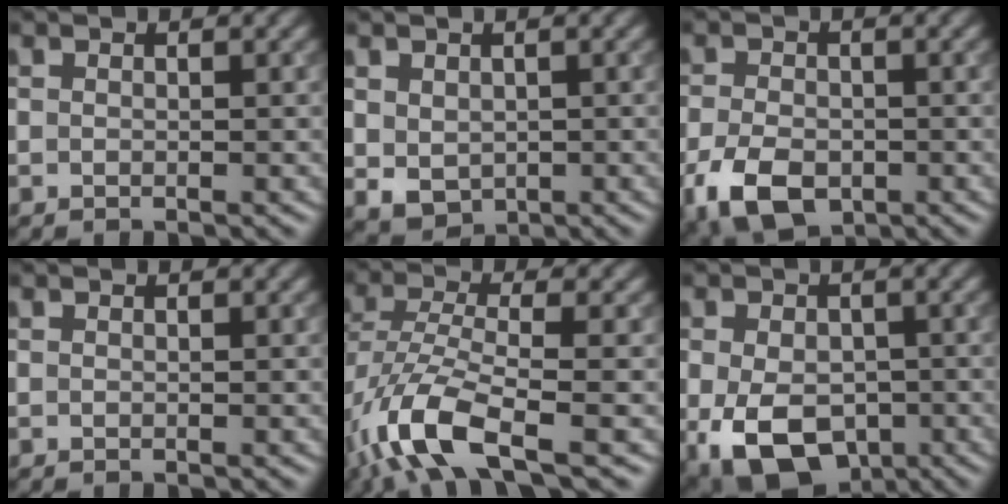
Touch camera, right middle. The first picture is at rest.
{"total": 2.4, "force": [0.4, 2.0, 1.3], "torque": [-0.028, -0.007, 0.012]}
{"total": 6.1, "force": [-2.8, 3.8, 3.9], "torque": [-0.085, -0.010, -0.054]}
{"total": 0.0}
{"total": 7.8, "force": [-4.2, 2.7, 6.0], "torque": [-0.131, -0.001, -0.092]}
{"total": 9.6, "force": [-3.2, 6.4, 6.3], "torque": [-0.119, -0.035, -0.045]}